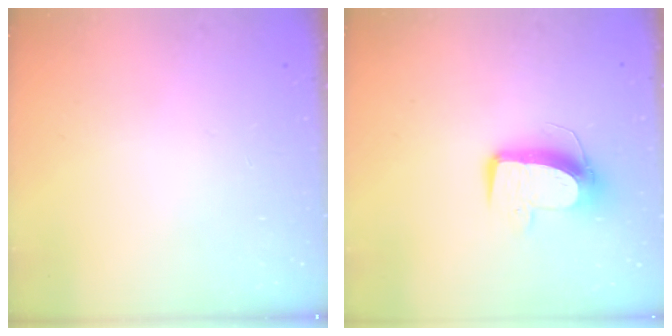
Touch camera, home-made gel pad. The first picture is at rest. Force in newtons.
{"total": 9.8, "press": 9.8, "slide": 0.5}